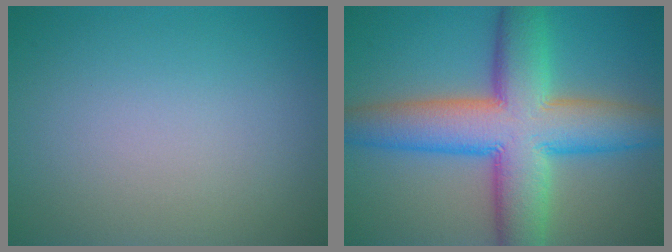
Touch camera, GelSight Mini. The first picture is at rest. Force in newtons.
{"total": 11.8, "press": 11.8, "slide": 0.3}